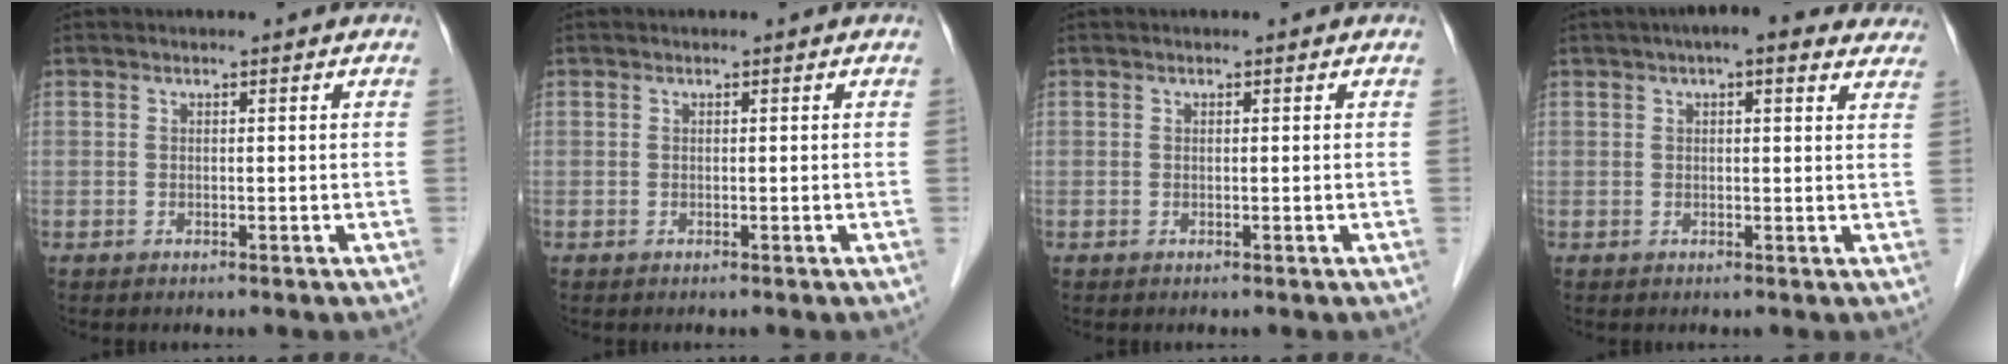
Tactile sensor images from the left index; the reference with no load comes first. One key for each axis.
{"total": 0.0}
{"total": 0.0}
{"total": 8.9, "fx": 6.5, "fy": 2.5, "fz": 5.6, "tx": -0.062, "ty": 0.030, "tz": 0.073}